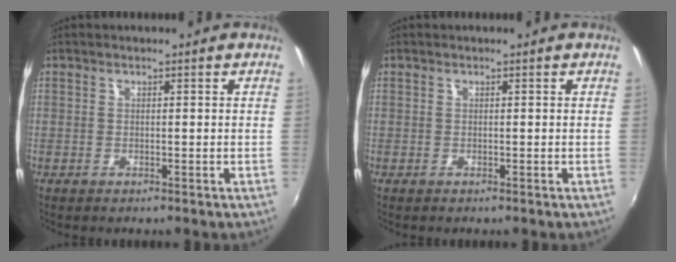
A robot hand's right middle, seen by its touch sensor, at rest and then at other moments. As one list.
[{"total": 0.0}]